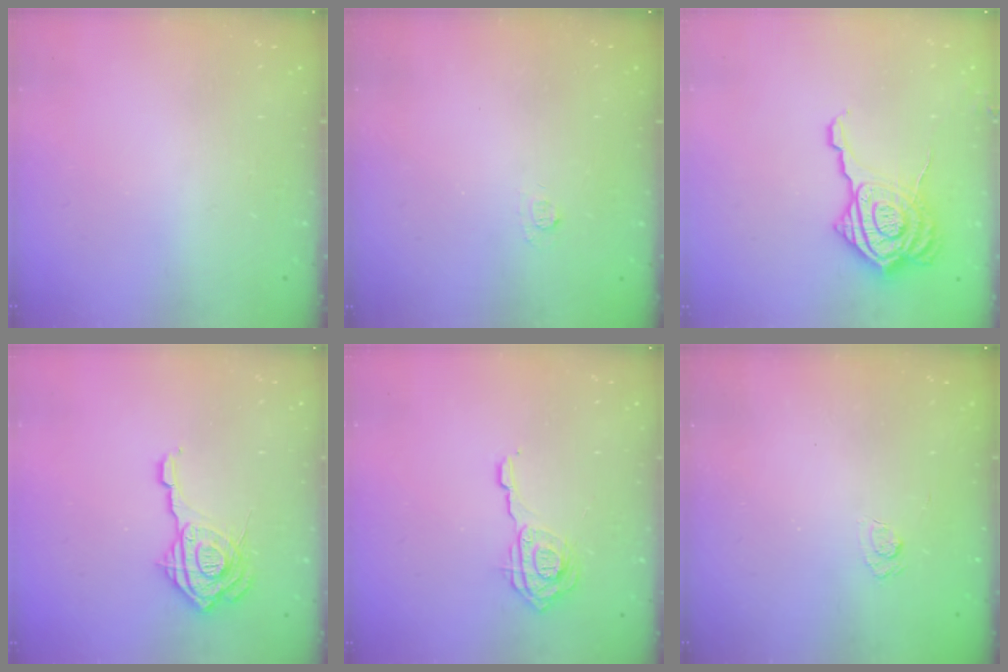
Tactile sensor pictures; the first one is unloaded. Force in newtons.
{"total": 2.7, "press": 2.5, "slide": 0.9}
{"total": 15.8, "press": 15.8, "slide": 1.2}
{"total": 15.1, "press": 14.9, "slide": 2.1}
{"total": 11.6, "press": 11.6, "slide": 1.1}
{"total": 2.5, "press": 2.1, "slide": 1.3}